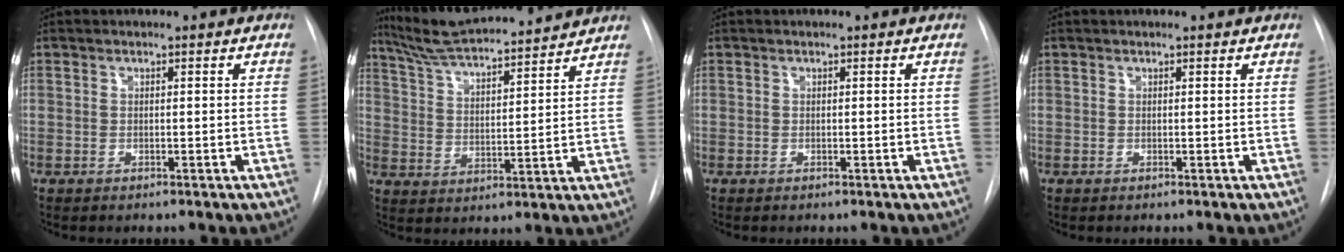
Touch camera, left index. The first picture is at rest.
{"total": 15.5, "force": [14.2, 1.0, 6.2], "torque": [-0.115, 0.015, 0.233]}
{"total": 0.0}
{"total": 0.0}